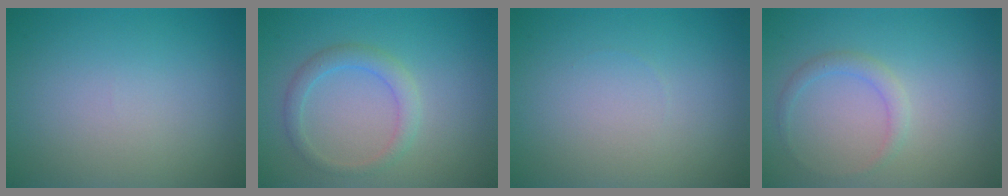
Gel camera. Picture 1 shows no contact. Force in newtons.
{"total": 2.1, "press": 2.1, "slide": 0.1}
{"total": 0.0}
{"total": 1.4, "press": 1.4, "slide": 0.1}